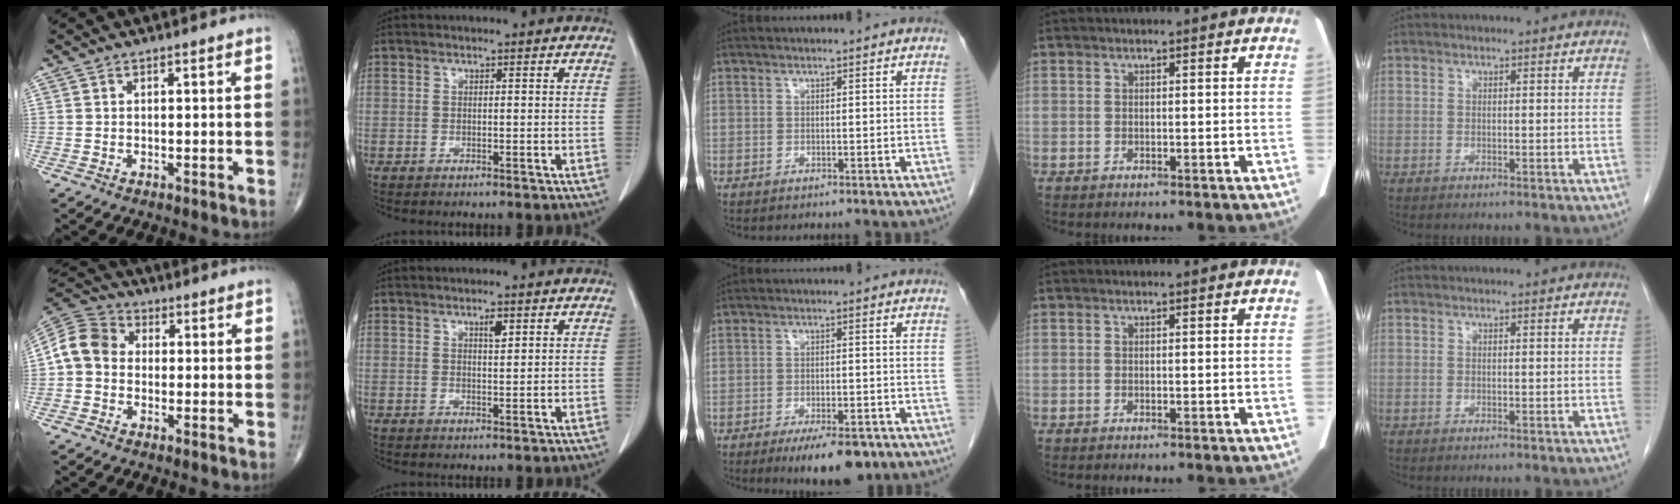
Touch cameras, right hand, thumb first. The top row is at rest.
{"thumb": {"total": 8.7, "force": [-0.4, 7.2, 4.9], "torque": [-0.083, 0.030, -0.023]}, "index": {"total": 1.7, "force": [0.9, 0.4, 1.4], "torque": [-0.023, -0.002, 0.015]}, "middle": {"total": 8.0, "force": [-5.5, 2.5, 5.2], "torque": [-0.074, -0.009, -0.081]}}